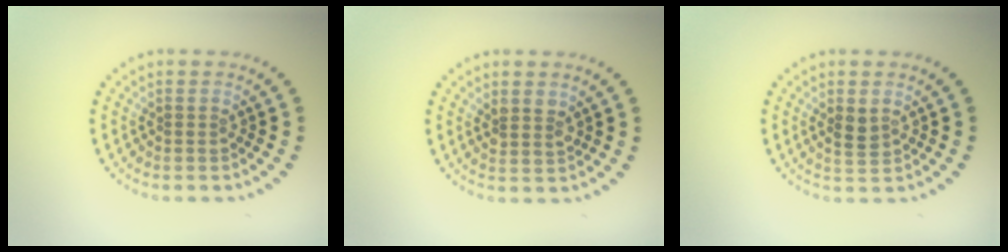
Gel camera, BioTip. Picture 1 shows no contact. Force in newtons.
{"total": 1.7, "press": 1.6, "slide": 0.7}
{"total": 1.7, "press": 1.6, "slide": 0.5}